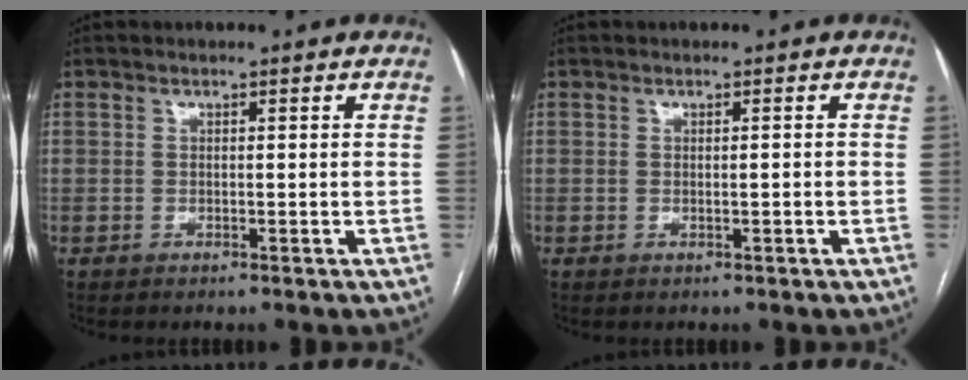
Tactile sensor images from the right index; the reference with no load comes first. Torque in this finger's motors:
{"motor_torque": [-0.10, 0.00, -0.01, 0.00]}